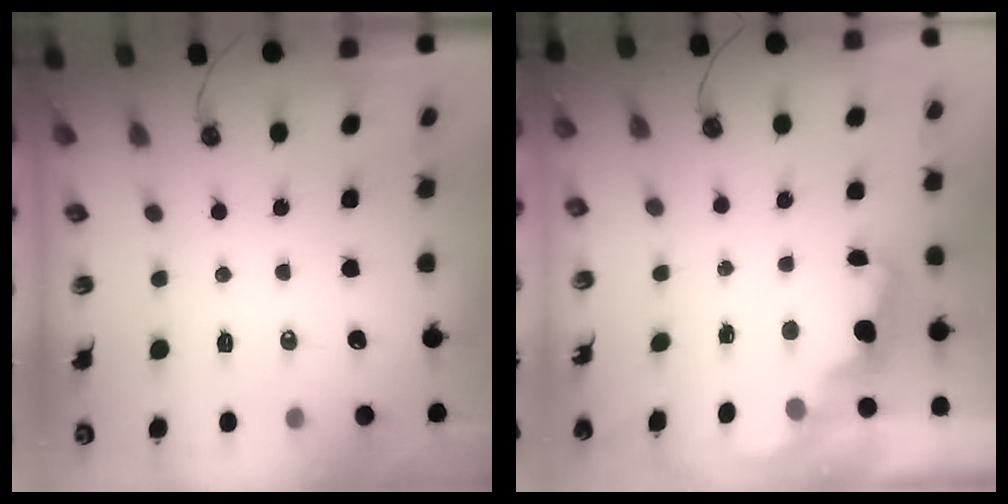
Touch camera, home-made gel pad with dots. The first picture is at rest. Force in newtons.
{"total": 1.5, "press": 1.4, "slide": 0.7}